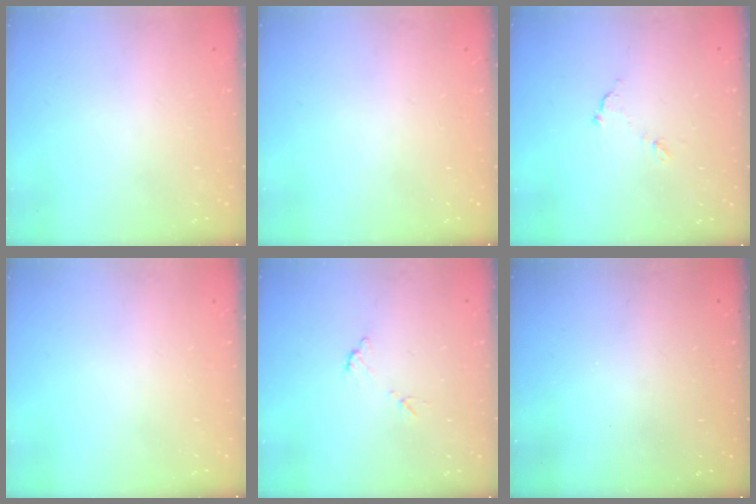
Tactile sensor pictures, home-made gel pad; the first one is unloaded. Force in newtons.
{"total": 0.0}
{"total": 6.1, "press": 6.1, "slide": 0.3}
{"total": 0.0}
{"total": 5.9, "press": 5.9, "slide": 0.3}
{"total": 3.2, "press": 3.2, "slide": 0.1}